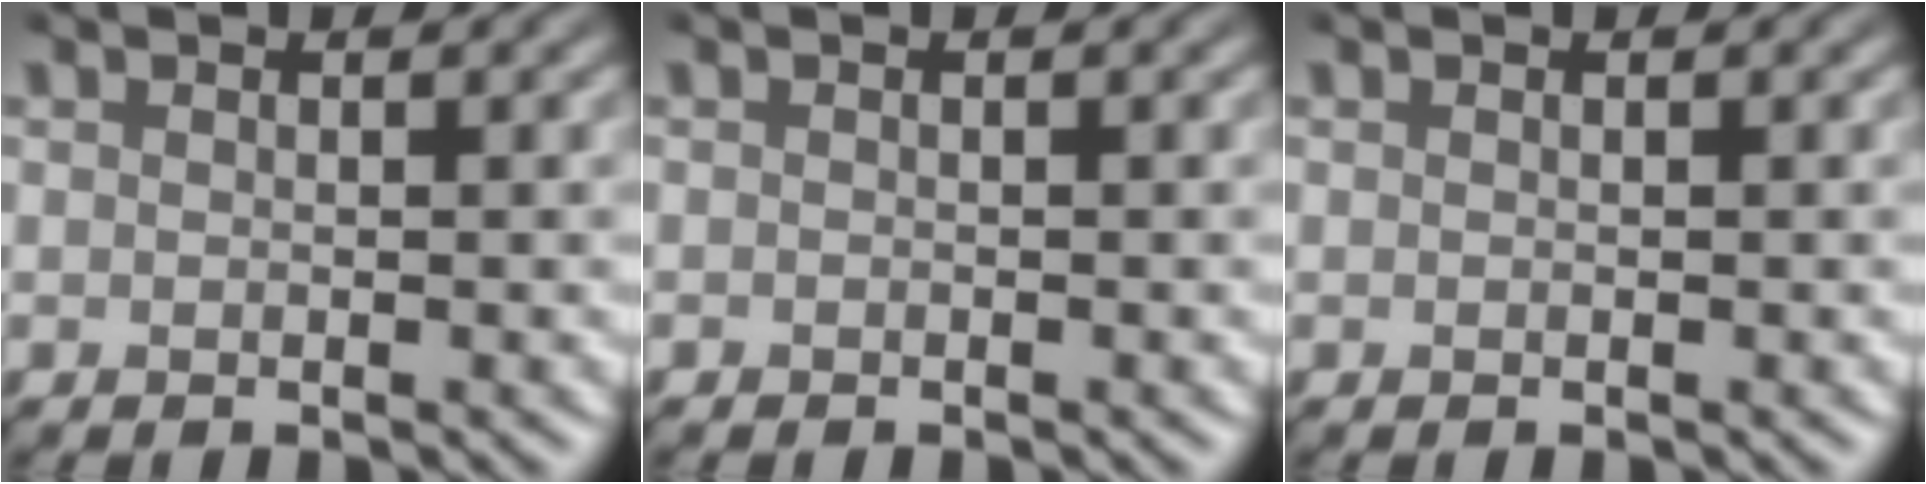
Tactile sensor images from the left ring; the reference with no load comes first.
{"total": 0.0}
{"total": 0.0}